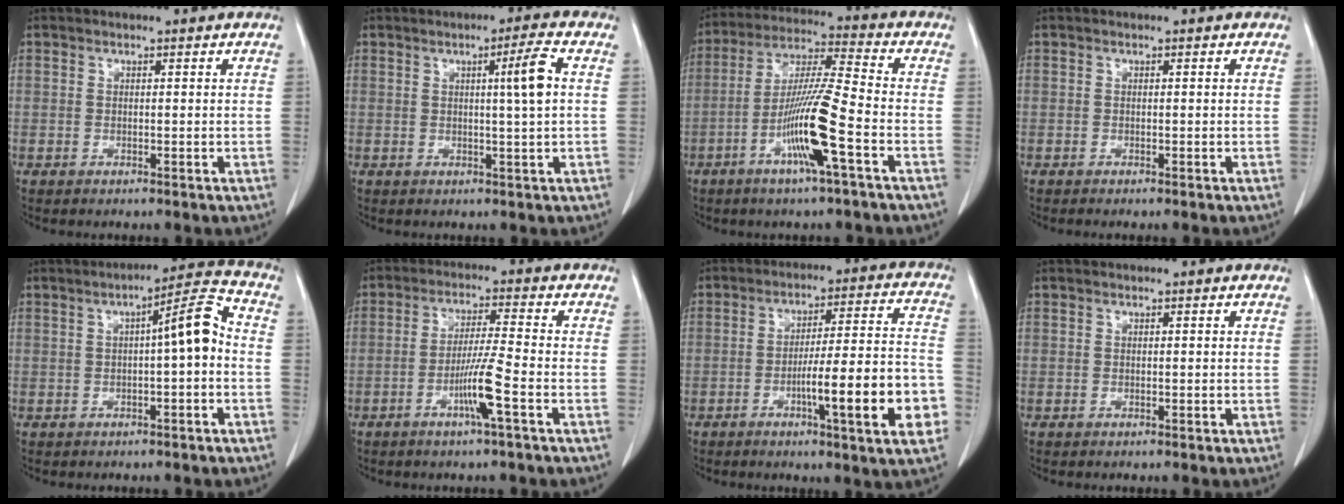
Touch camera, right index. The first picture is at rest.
{"total": 4.7, "force": [0.7, -0.9, 4.6], "torque": [-0.074, -0.002, 0.012]}
{"total": 12.1, "force": [-4.8, -0.4, 11.1], "torque": [-0.218, -0.005, -0.093]}
{"total": 0.8, "force": [-0.7, 0.0, 0.5], "torque": [-0.007, -0.001, -0.008]}
{"total": 6.6, "force": [-0.1, 0.6, 6.6], "torque": [-0.096, 0.023, -0.005]}
{"total": 6.5, "force": [-2.8, -0.8, 5.8], "torque": [-0.112, -0.006, -0.053]}
{"total": 15.5, "force": [-5.2, 0.9, 14.5], "torque": [-0.194, 0.007, -0.073]}
{"total": 0.0}